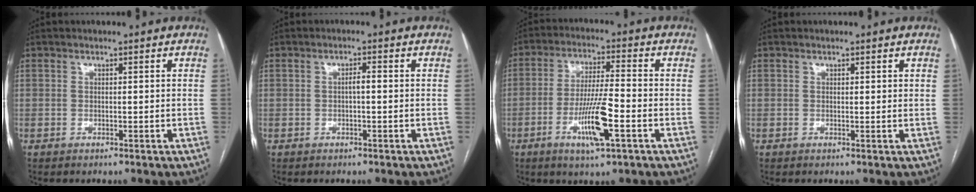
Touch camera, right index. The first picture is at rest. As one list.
[{"total": 1.5, "force": [-0.1, 0.3, 1.4], "torque": [-0.025, 0.004, -0.001]}, {"total": 9.6, "force": [-3.6, 0.7, 8.9], "torque": [-0.167, -0.009, -0.066]}, {"total": 0.7, "force": [0.4, 0.2, 0.5], "torque": [-0.010, 0.000, 0.005]}]